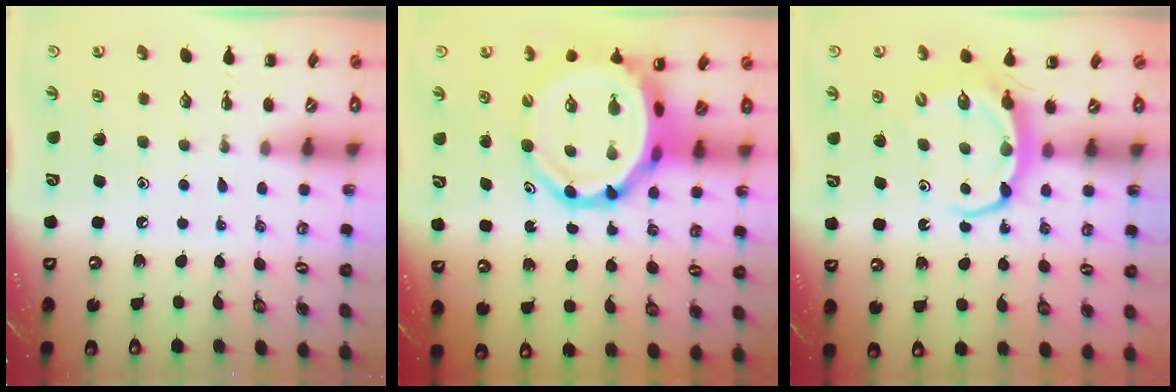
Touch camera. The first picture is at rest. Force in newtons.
{"total": 11.0, "press": 10.6, "slide": 3.0}
{"total": 5.9, "press": 5.8, "slide": 0.7}